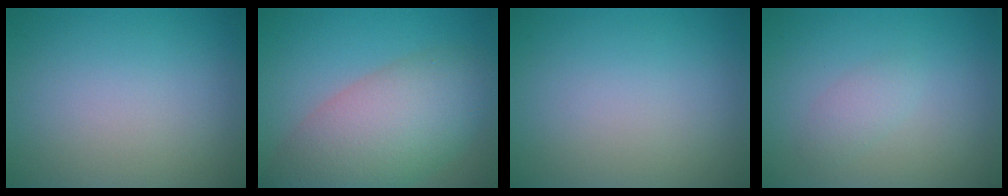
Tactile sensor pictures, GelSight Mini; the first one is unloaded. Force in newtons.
{"total": 8.9, "press": 8.8, "slide": 0.7}
{"total": 0.0}
{"total": 1.3, "press": 1.3, "slide": 0.1}